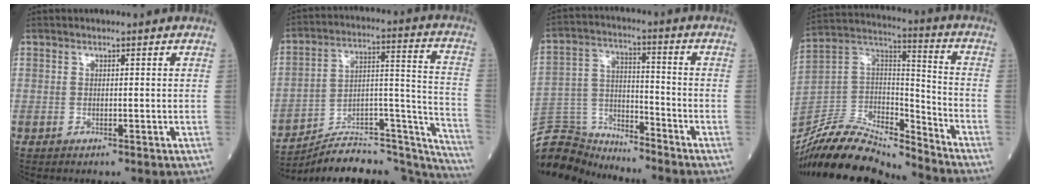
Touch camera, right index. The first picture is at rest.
{"total": 26.2, "force": [-24.8, 4.7, 6.7], "torque": [-0.056, 0.048, -0.357]}
{"total": 11.2, "force": [-11.1, 1.5, -0.2], "torque": [-0.001, 0.028, -0.216]}
{"total": 19.8, "force": [-18.6, 3.0, 6.0], "torque": [-0.124, 0.028, -0.336]}